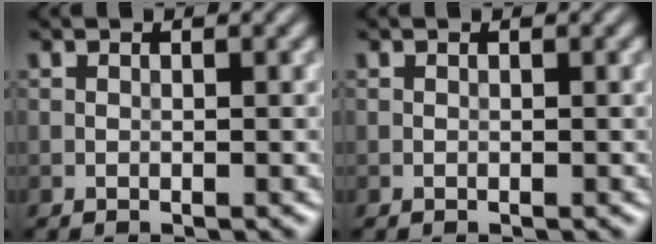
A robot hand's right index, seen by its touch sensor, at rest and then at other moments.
{"total": 0.0}